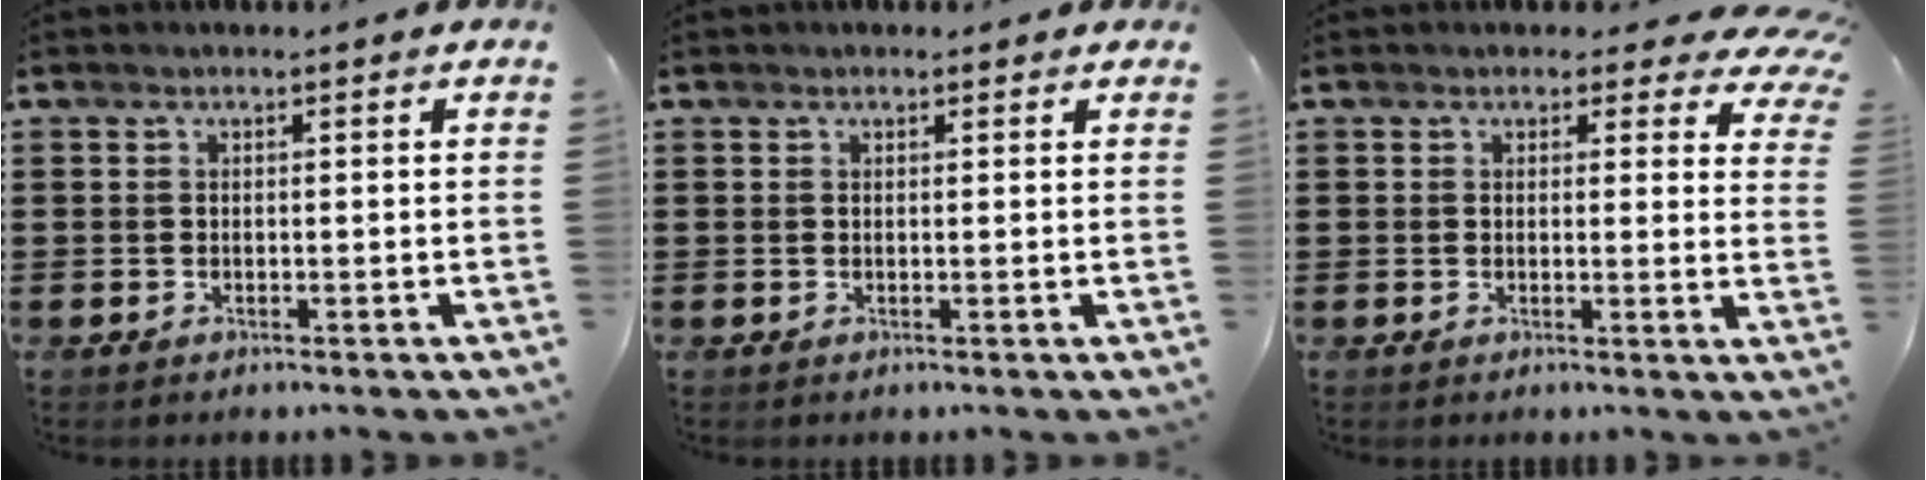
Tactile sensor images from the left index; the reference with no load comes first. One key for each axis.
{"total": 0.6, "fx": 0.4, "fy": 0.4, "fz": 0.3, "tx": -0.006, "ty": 0.004, "tz": 0.008}
{"total": 3.0, "fx": 2.3, "fy": 1.2, "fz": 1.4, "tx": -0.023, "ty": -0.006, "tz": 0.038}